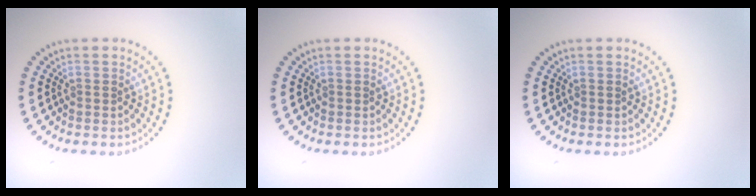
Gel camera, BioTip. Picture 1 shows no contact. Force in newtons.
{"total": 0.0}
{"total": 0.0}